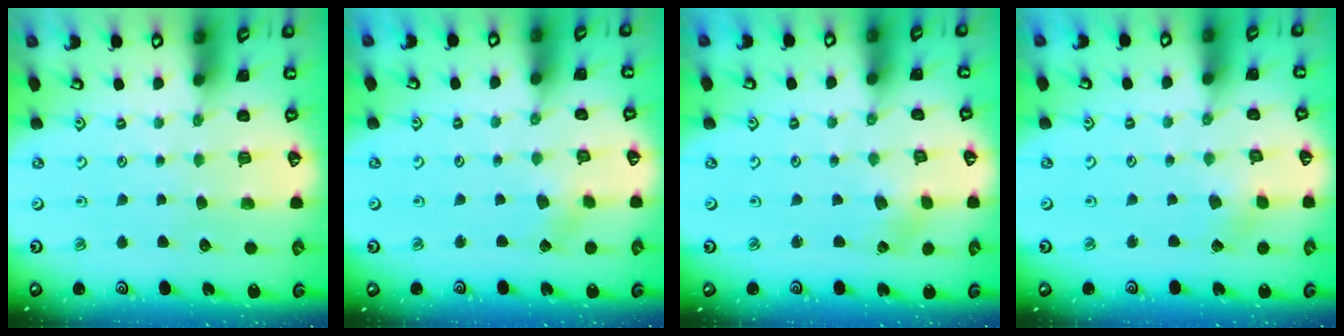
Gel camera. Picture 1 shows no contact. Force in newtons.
{"total": 2.2, "press": 2.2, "slide": 0.3}
{"total": 2.9, "press": 2.9, "slide": 0.4}
{"total": 1.8, "press": 1.8, "slide": 0.1}